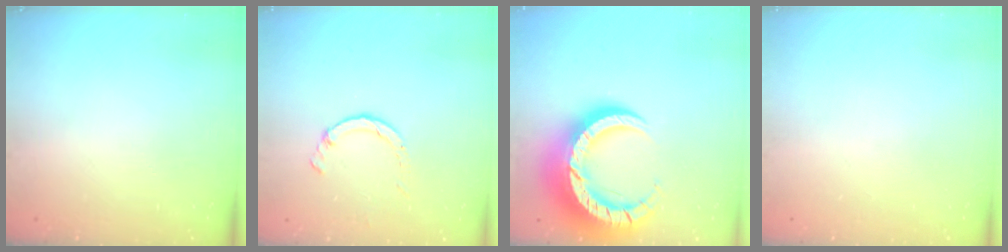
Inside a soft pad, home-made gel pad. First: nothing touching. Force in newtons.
{"total": 2.6, "press": 2.6, "slide": 0.4}
{"total": 17.5, "press": 17.4, "slide": 1.5}
{"total": 0.0}